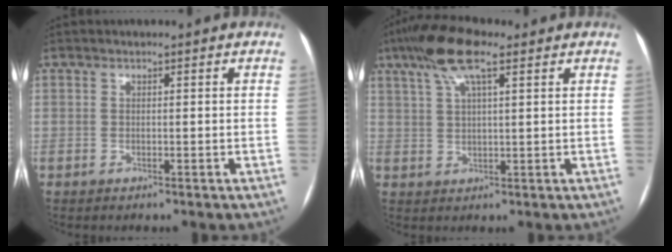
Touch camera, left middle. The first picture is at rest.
{"total": 8.5, "force": [5.0, 1.6, 6.7], "torque": [-0.140, 0.024, 0.091]}